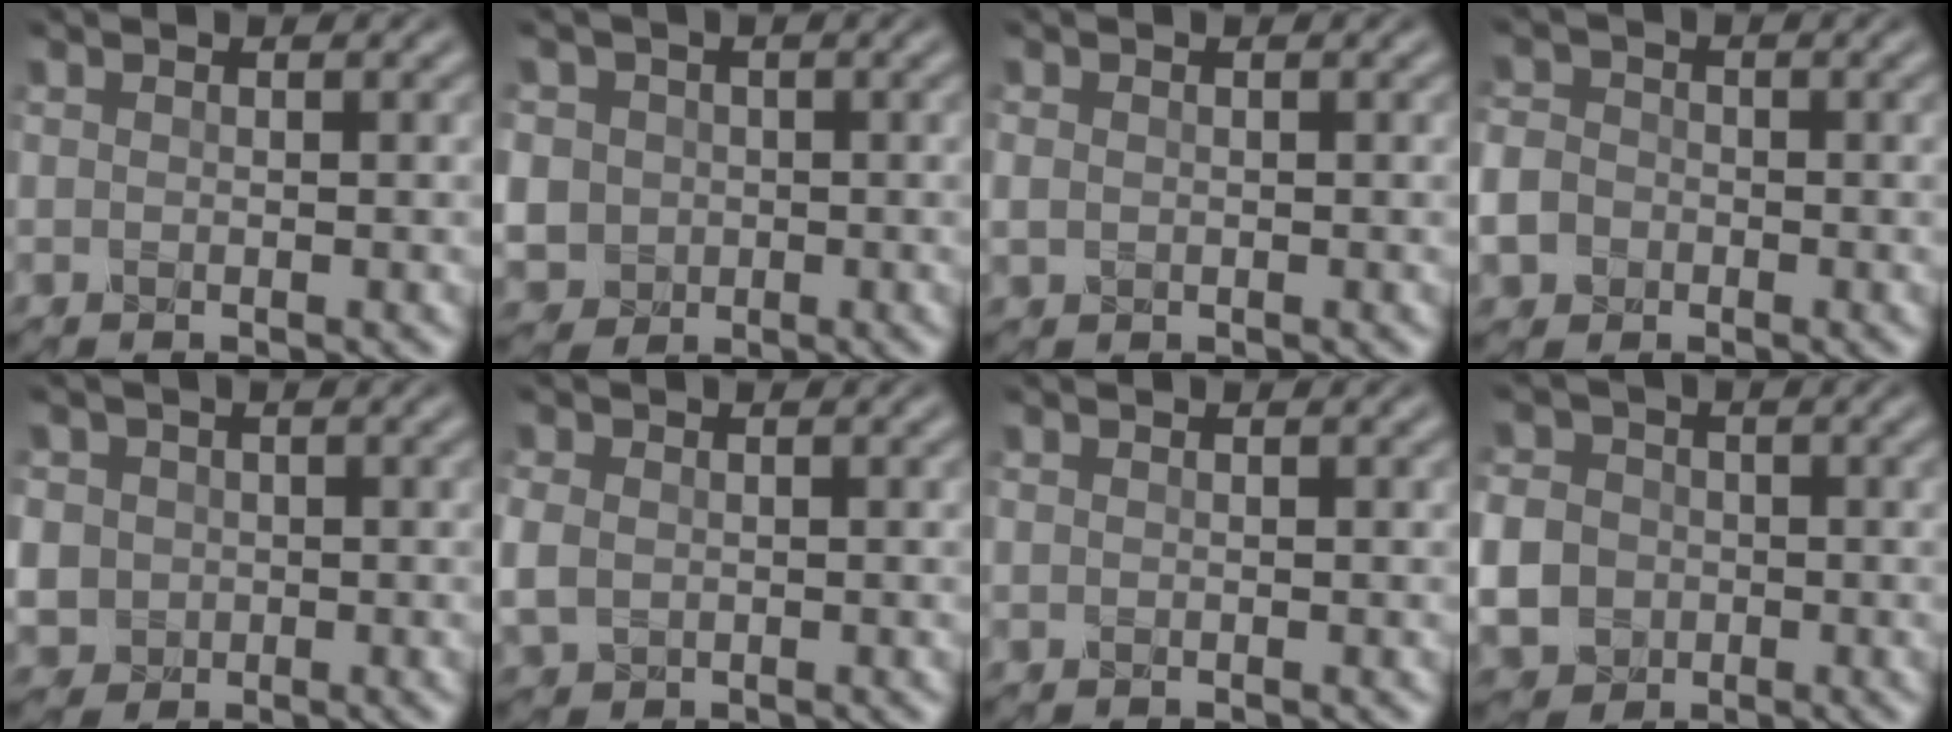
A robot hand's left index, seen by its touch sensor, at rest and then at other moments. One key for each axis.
{"total": 6.3, "fx": -0.2, "fy": 6.0, "fz": 1.8, "tx": -0.051, "ty": 0.012, "tz": -0.019}
{"total": 1.0, "fx": 0.0, "fy": 0.9, "fz": 0.5, "tx": -0.012, "ty": -0.001, "tz": 0.000}
{"total": 5.5, "fx": -2.4, "fy": 4.5, "fz": 1.9, "tx": -0.044, "ty": -0.016, "tz": -0.062}
{"total": 5.5, "fx": -0.3, "fy": 5.2, "fz": 1.7, "tx": -0.046, "ty": 0.012, "tz": -0.019}
{"total": 2.6, "fx": -0.2, "fy": 2.2, "fz": 1.4, "tx": -0.042, "ty": -0.003, "tz": -0.005}
{"total": 0.0}
{"total": 6.7, "fx": -1.4, "fy": 6.0, "fz": 2.6, "tx": -0.071, "ty": -0.010, "tz": -0.054}